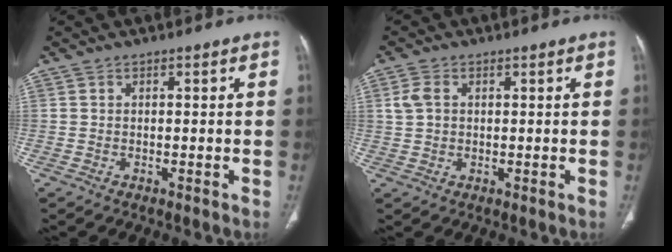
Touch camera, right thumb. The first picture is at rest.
{"total": 3.4, "force": [0.8, 2.5, 2.2], "torque": [-0.051, 0.007, 0.019]}